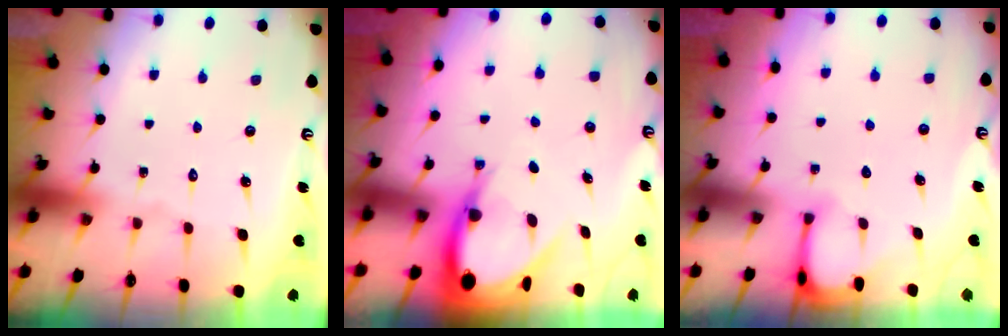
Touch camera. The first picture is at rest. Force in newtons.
{"total": 6.7, "press": 6.7, "slide": 0.7}
{"total": 2.6, "press": 2.5, "slide": 0.4}